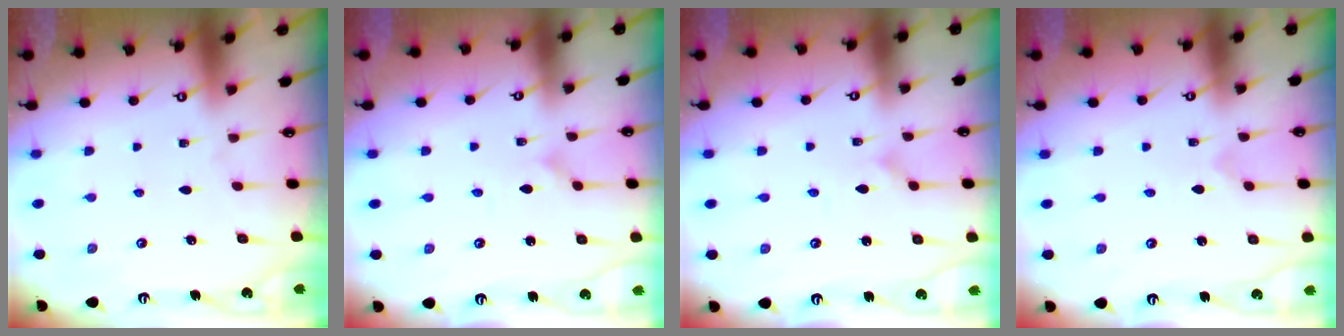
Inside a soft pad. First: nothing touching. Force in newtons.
{"total": 1.3, "press": 1.3, "slide": 0.0}
{"total": 1.3, "press": 1.3, "slide": 0.0}
{"total": 0.0}